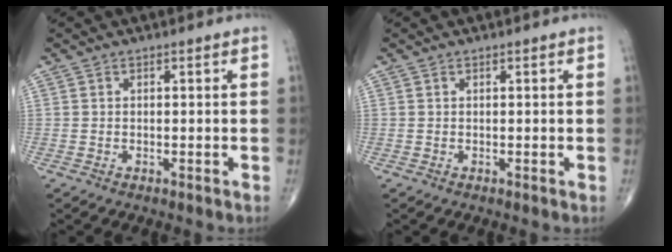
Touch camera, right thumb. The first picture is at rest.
{"total": 0.0}